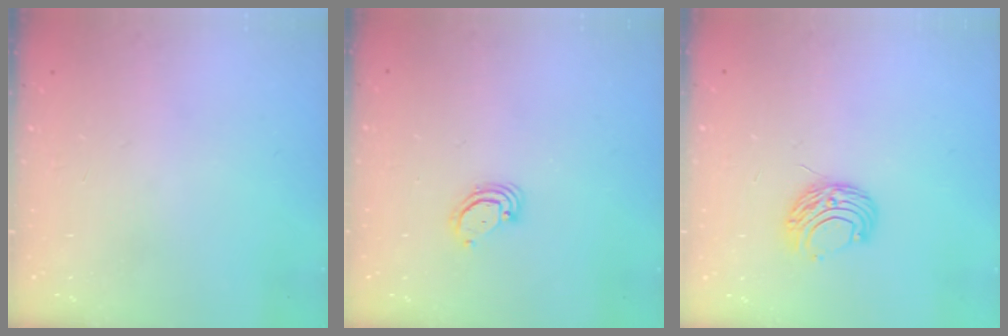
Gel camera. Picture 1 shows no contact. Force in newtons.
{"total": 2.8, "press": 2.8, "slide": 0.3}
{"total": 7.5, "press": 7.4, "slide": 0.6}